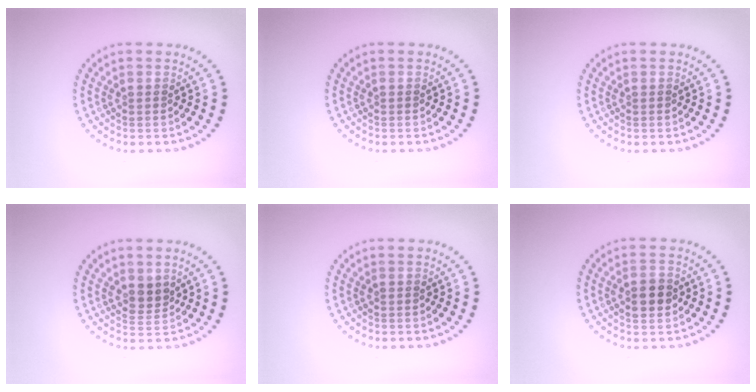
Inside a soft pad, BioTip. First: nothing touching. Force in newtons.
{"total": 0.0}
{"total": 0.0}
{"total": 1.9, "press": 1.6, "slide": 1.1}
{"total": 0.0}
{"total": 2.8, "press": 2.8, "slide": 0.2}